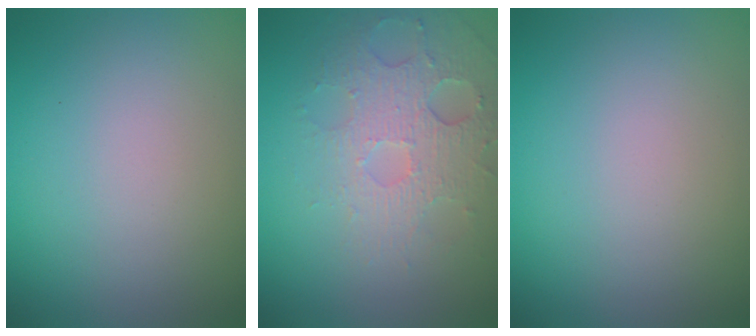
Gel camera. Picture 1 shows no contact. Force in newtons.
{"total": 3.5, "press": 3.2, "slide": 1.4}
{"total": 0.0}